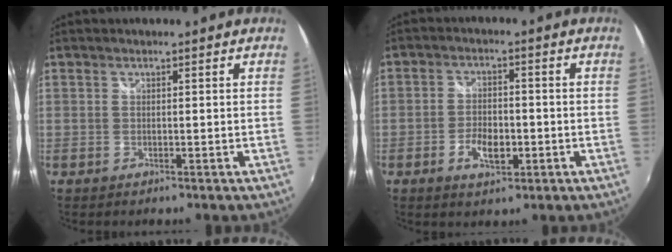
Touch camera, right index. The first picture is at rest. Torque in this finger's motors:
{"motor_torque": [0.13, -0.03, 0.17, 0.02]}